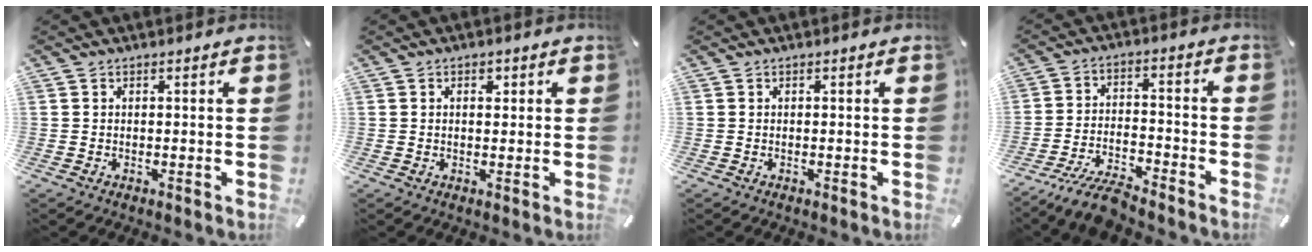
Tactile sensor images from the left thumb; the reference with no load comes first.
{"total": 2.1, "force": [0.6, 1.4, 1.4], "torque": [-0.015, 0.002, 0.005]}
{"total": 0.0}
{"total": 9.5, "force": [-8.3, 1.8, 4.1], "torque": [-0.075, 0.039, -0.160]}